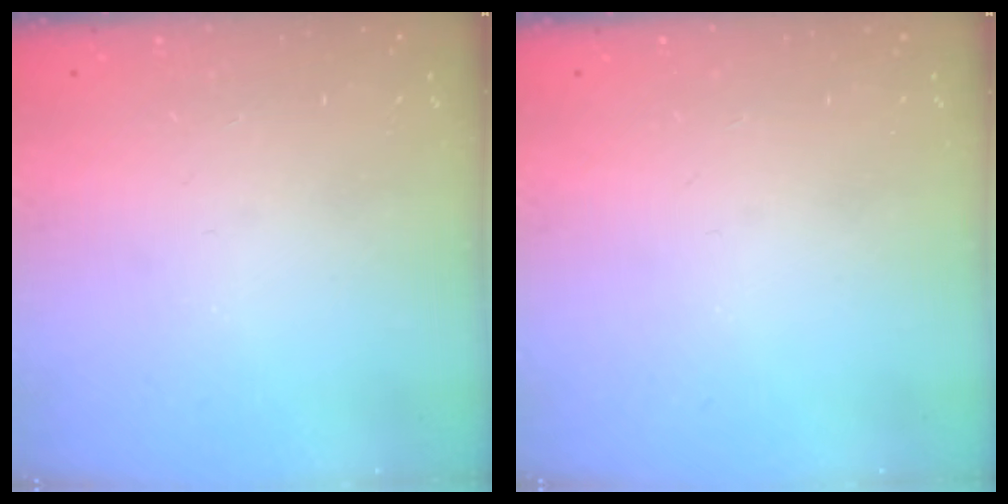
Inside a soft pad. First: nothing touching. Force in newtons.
{"total": 0.0}